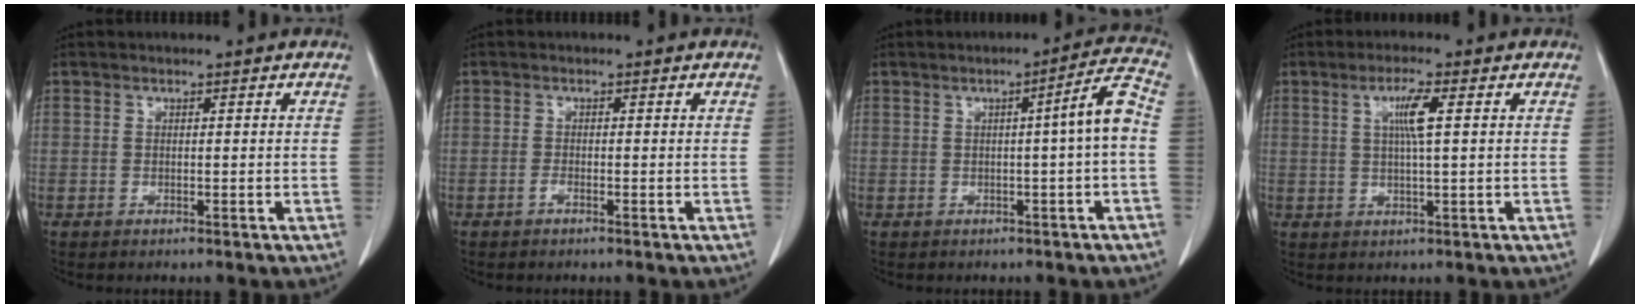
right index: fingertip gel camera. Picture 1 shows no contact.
{"total": 0.7, "force": [-0.5, 0.0, 0.4], "torque": [-0.008, 0.001, -0.010]}
{"total": 5.5, "force": [-0.4, -0.6, 5.4], "torque": [-0.074, 0.010, -0.006]}
{"total": 4.5, "force": [1.2, -0.1, 4.3], "torque": [-0.079, 0.000, 0.021]}